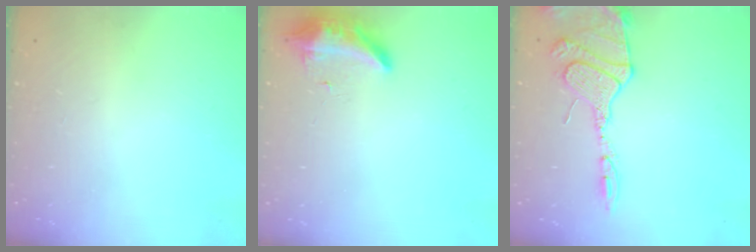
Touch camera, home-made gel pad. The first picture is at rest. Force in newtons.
{"total": 8.3, "press": 8.3, "slide": 0.1}
{"total": 14.4, "press": 14.4, "slide": 1.5}